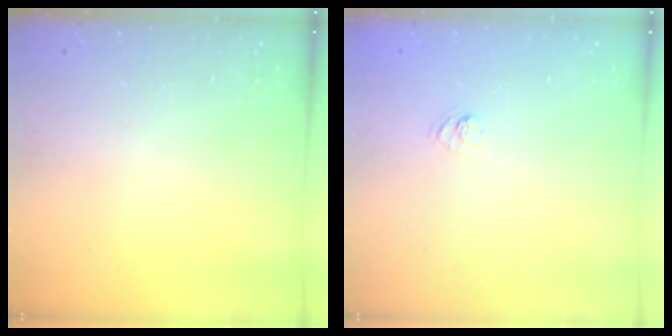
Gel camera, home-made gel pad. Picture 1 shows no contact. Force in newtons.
{"total": 3.2, "press": 3.0, "slide": 1.0}